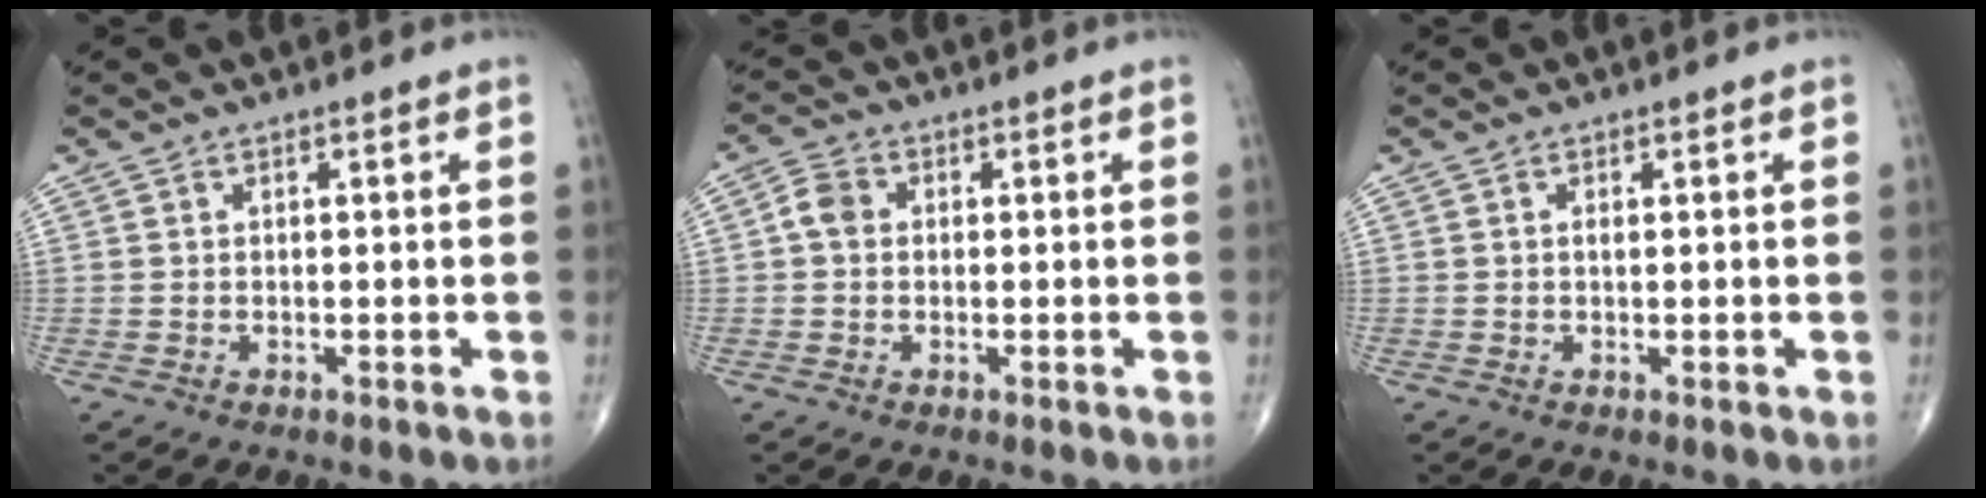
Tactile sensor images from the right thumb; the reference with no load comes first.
{"total": 3.5, "force": [0.1, 2.9, 2.0], "torque": [-0.032, 0.010, -0.004]}
{"total": 0.7, "force": [0.1, 0.2, 0.7], "torque": [-0.013, -0.001, 0.000]}